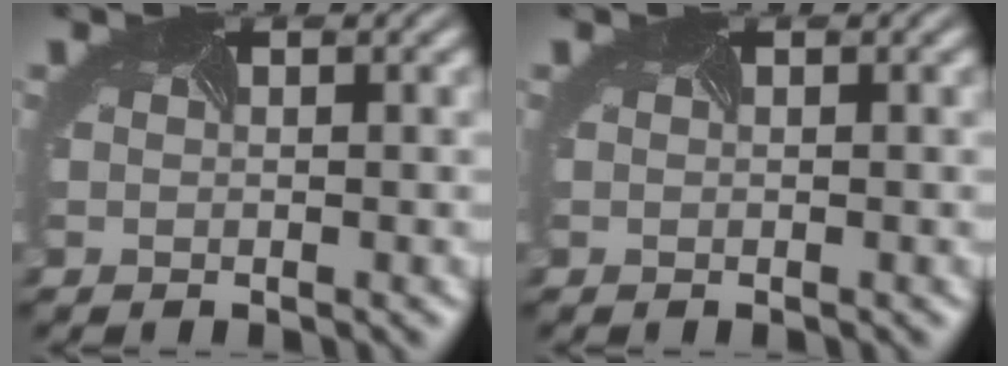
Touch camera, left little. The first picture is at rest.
{"total": 0.0}